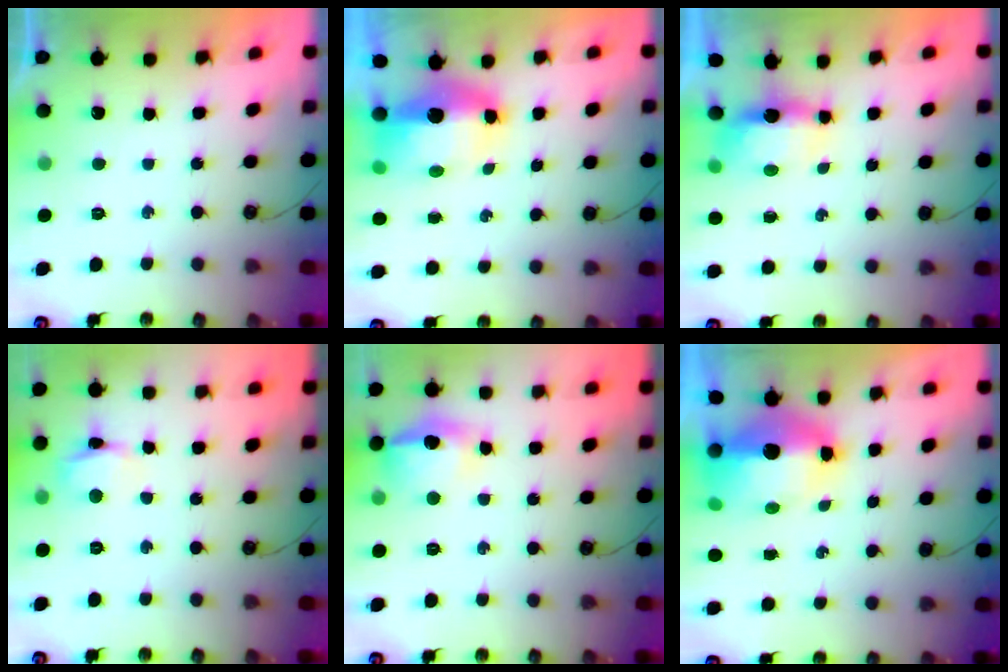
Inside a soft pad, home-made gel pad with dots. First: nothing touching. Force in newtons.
{"total": 8.6, "press": 8.5, "slide": 1.1}
{"total": 6.1, "press": 6.0, "slide": 0.5}
{"total": 7.1, "press": 7.1, "slide": 0.5}
{"total": 14.0, "press": 13.9, "slide": 1.5}
{"total": 12.7, "press": 12.6, "slide": 1.6}